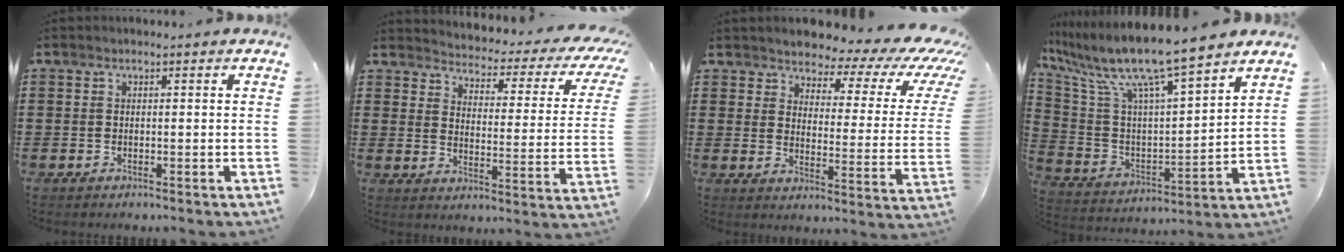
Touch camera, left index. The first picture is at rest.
{"total": 2.4, "force": [2.2, 0.5, 0.9], "torque": [-0.036, -0.026, 0.027]}
{"total": 5.0, "force": [4.3, 1.5, 2.0], "torque": [-0.058, -0.032, 0.069]}
{"total": 10.7, "force": [8.9, 0.2, 5.8], "torque": [-0.151, -0.065, 0.146]}